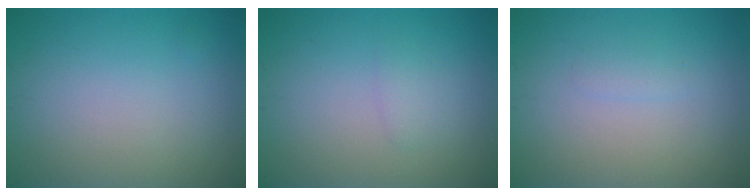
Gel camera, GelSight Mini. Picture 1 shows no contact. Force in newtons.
{"total": 1.0, "press": 1.0, "slide": 0.1}
{"total": 0.7, "press": 0.7, "slide": 0.1}